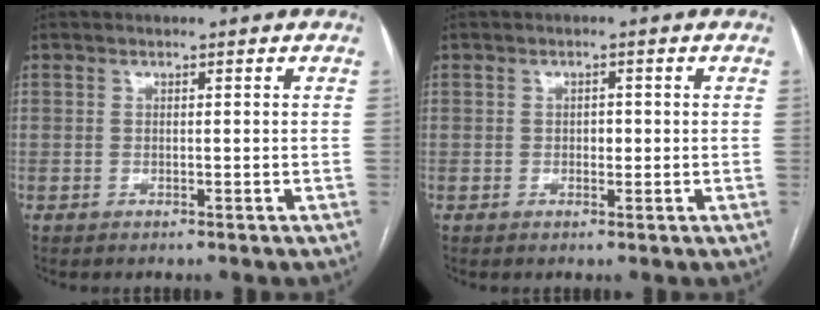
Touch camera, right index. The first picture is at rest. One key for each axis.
{"total": 1.4, "fx": -0.1, "fy": 1.0, "fz": 1.1, "tx": -0.015, "ty": 0.003, "tz": 0.000}